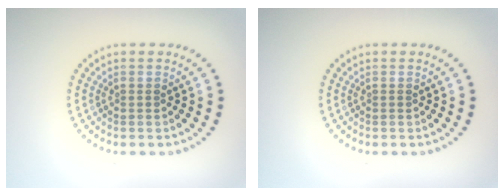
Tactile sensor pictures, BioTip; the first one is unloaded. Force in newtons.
{"total": 0.0}